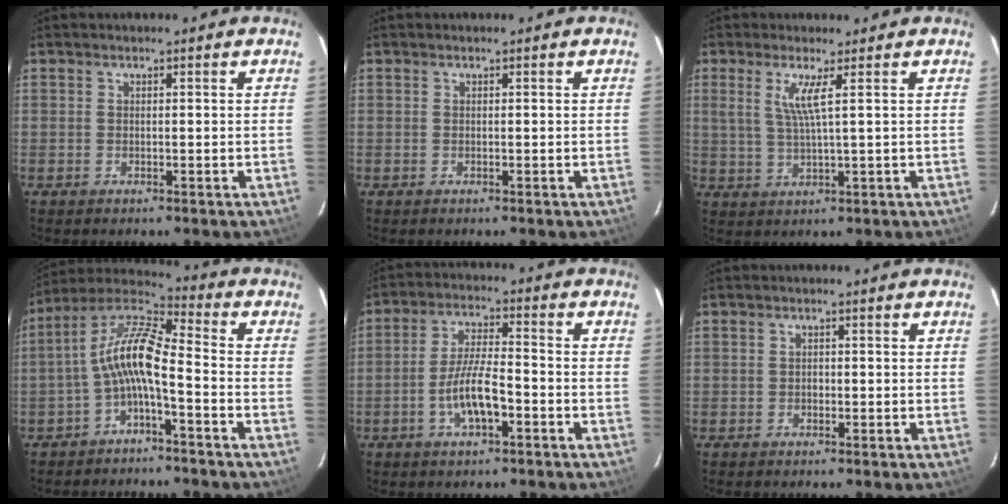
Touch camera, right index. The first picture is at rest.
{"total": 0.0}
{"total": 4.2, "force": [1.7, -0.5, 3.8], "torque": [-0.075, -0.005, 0.036]}
{"total": 9.1, "force": [-3.0, 2.2, 8.3], "torque": [-0.182, 0.021, -0.062]}
{"total": 7.9, "force": [-3.2, 2.1, 6.9], "torque": [-0.139, 0.004, -0.056]}
{"total": 0.7, "force": [-0.2, 0.7, 0.2], "torque": [-0.002, 0.002, -0.003]}